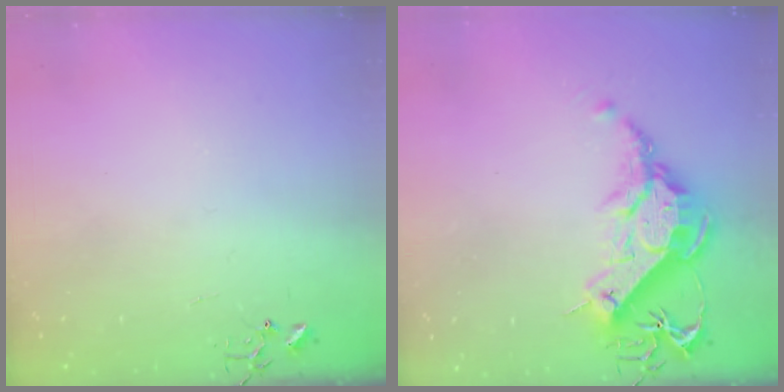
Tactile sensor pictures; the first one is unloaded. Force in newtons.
{"total": 17.4, "press": 17.4, "slide": 1.6}